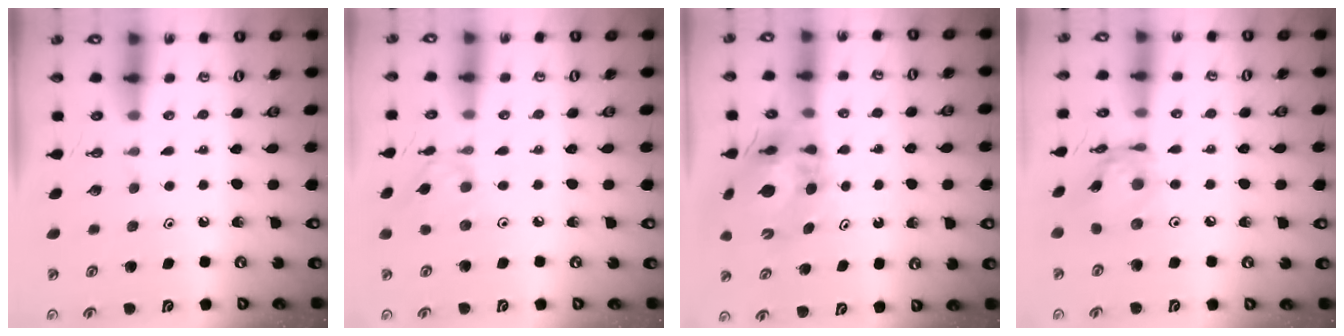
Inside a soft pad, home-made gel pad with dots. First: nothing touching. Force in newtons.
{"total": 2.0, "press": 2.0, "slide": 0.3}
{"total": 13.3, "press": 13.2, "slide": 1.4}
{"total": 11.6, "press": 11.6, "slide": 1.0}